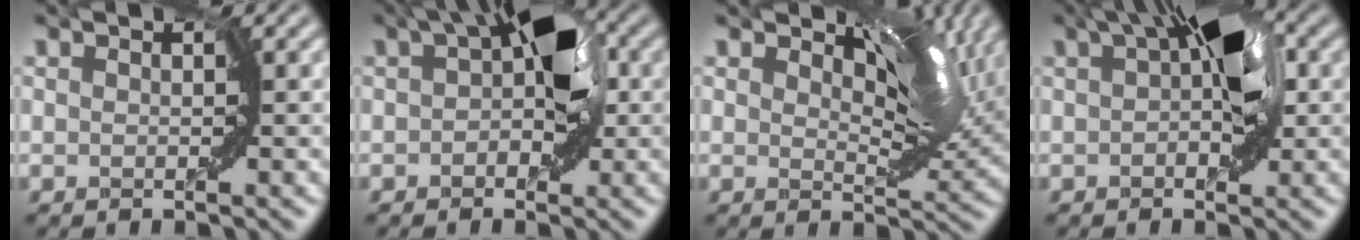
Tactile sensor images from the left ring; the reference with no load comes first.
{"total": 5.3, "force": [0.8, 2.5, 4.6], "torque": [-0.057, 0.020, 0.005]}
{"total": 7.2, "force": [4.6, 2.6, 4.8], "torque": [-0.087, 0.000, 0.076]}
{"total": 5.5, "force": [1.5, 2.2, 4.8], "torque": [-0.070, 0.016, 0.020]}